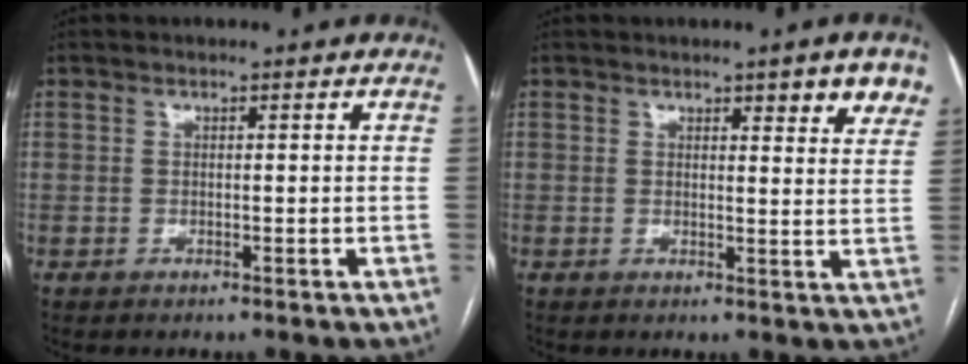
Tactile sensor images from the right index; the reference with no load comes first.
{"total": 6.1, "force": [4.1, 1.1, 4.5], "torque": [-0.048, -0.007, 0.042]}